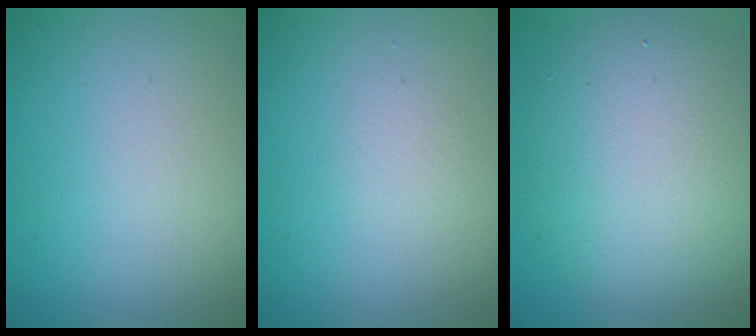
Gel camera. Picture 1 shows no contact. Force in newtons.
{"total": 0.7, "press": 0.7, "slide": 0.0}
{"total": 7.6, "press": 7.6, "slide": 0.2}